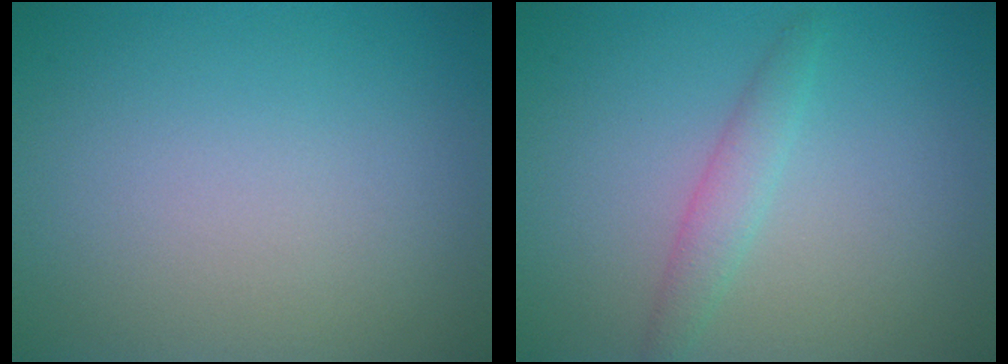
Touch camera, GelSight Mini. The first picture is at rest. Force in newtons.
{"total": 1.9, "press": 1.9, "slide": 0.1}